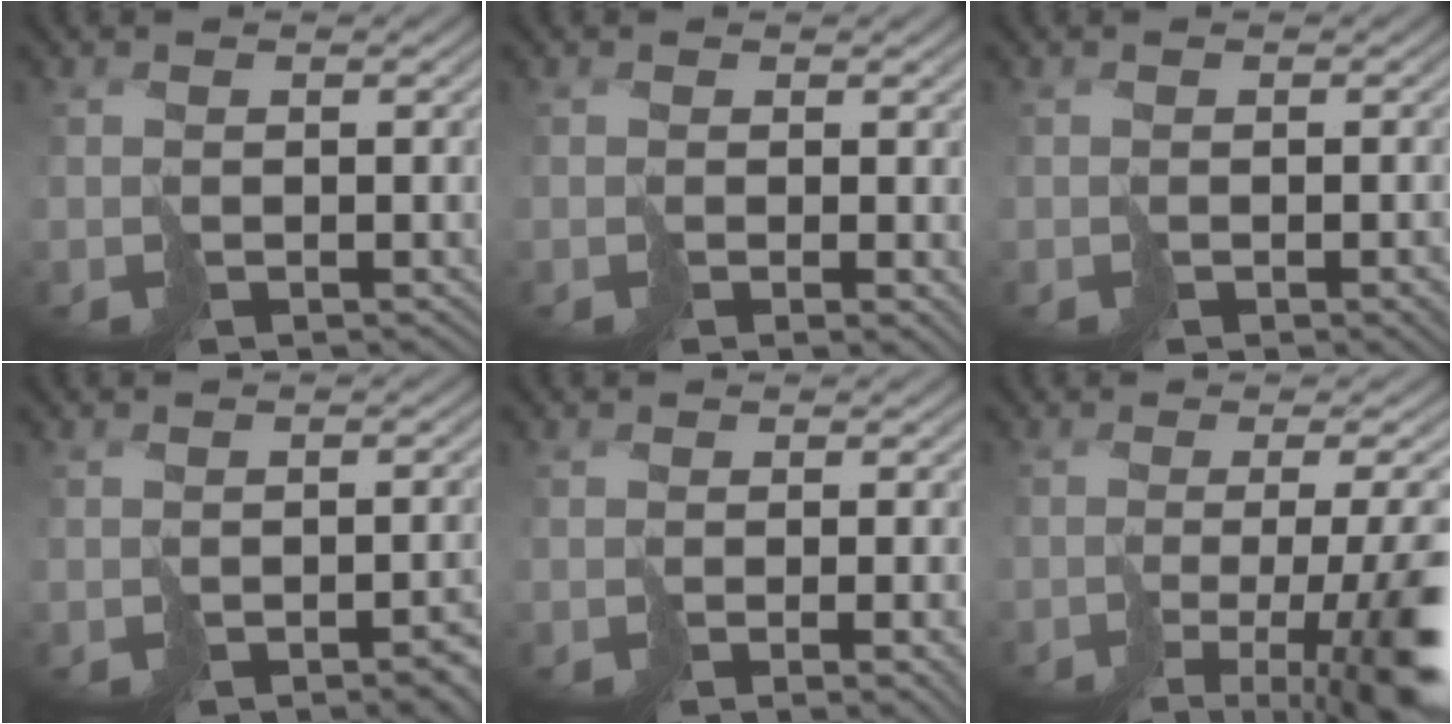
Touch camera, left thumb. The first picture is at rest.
{"total": 1.8, "force": [-0.2, 0.3, 1.7], "torque": [-0.030, -0.003, -0.005]}
{"total": 2.7, "force": [-1.3, 0.8, 2.2], "torque": [-0.033, -0.002, -0.016]}
{"total": 4.1, "force": [-2.4, 1.3, 3.1], "torque": [-0.037, -0.004, -0.032]}
{"total": 3.8, "force": [-1.2, 1.0, 3.5], "torque": [-0.042, -0.007, -0.015]}
{"total": 12.0, "force": [-5.4, 3.3, 10.2], "torque": [-0.144, -0.015, -0.076]}